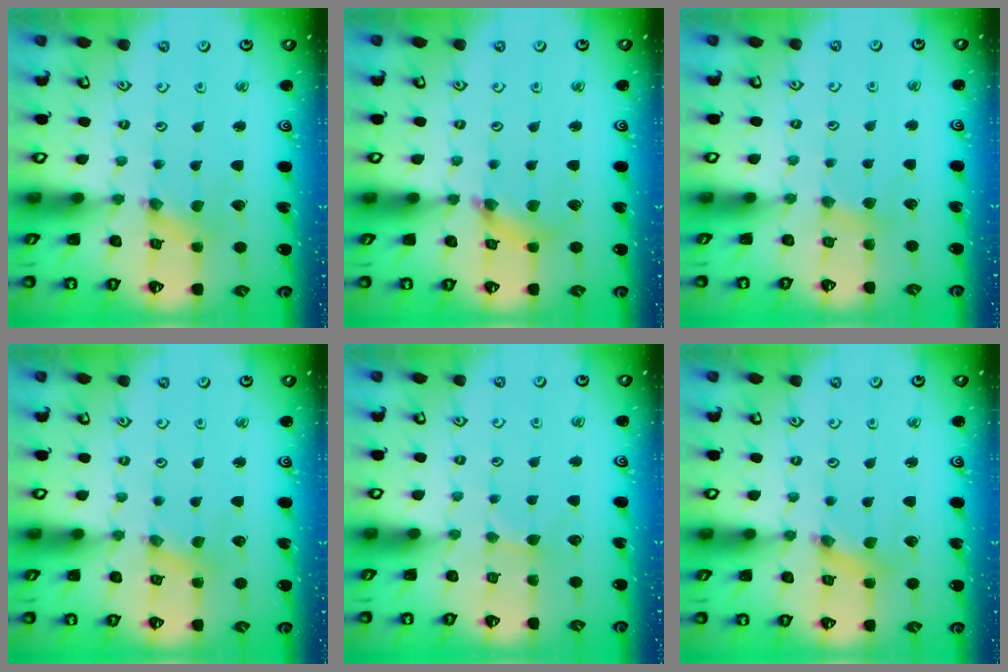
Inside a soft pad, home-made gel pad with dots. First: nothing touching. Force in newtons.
{"total": 5.8, "press": 5.8, "slide": 0.5}
{"total": 3.9, "press": 3.9, "slide": 0.6}
{"total": 1.3, "press": 1.2, "slide": 0.2}
{"total": 1.3, "press": 1.3, "slide": 0.2}
{"total": 2.8, "press": 2.8, "slide": 0.4}